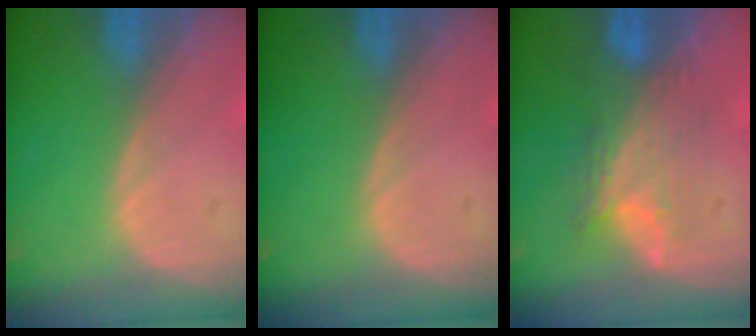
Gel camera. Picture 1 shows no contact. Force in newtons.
{"total": 0.0}
{"total": 7.6, "press": 7.3, "slide": 2.2}